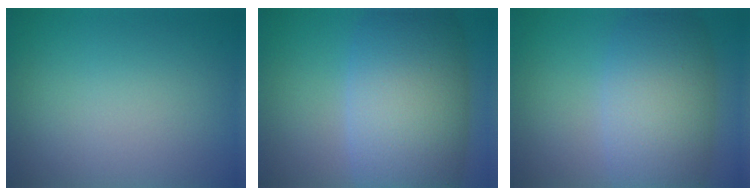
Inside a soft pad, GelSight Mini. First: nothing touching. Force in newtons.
{"total": 11.2, "press": 11.2, "slide": 0.2}
{"total": 7.9, "press": 7.9, "slide": 0.5}